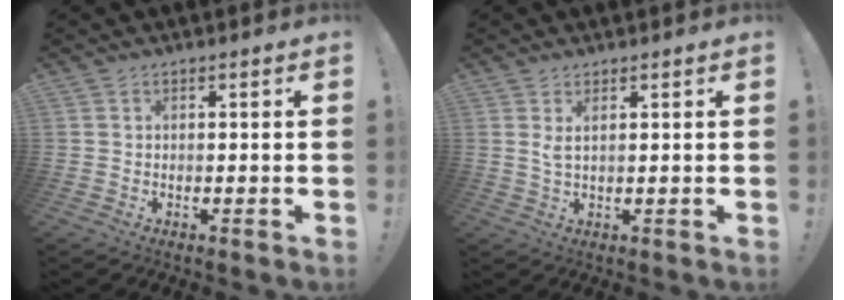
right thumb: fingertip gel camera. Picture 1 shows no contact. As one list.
[{"total": 2.6, "force": [1.4, 0.4, 2.2], "torque": [-0.039, -0.005, 0.023]}]